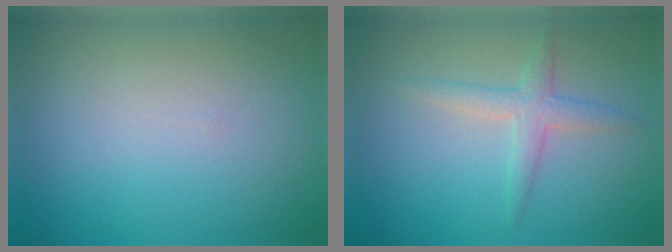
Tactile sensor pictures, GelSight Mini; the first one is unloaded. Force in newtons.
{"total": 2.3, "press": 2.3, "slide": 0.1}